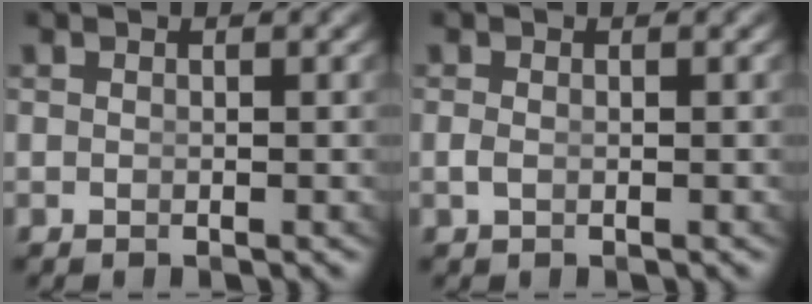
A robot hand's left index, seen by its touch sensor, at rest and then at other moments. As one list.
[{"total": 0.6, "force": [-0.5, -0.2, 0.3], "torque": [-0.015, -0.014, 0.000]}]